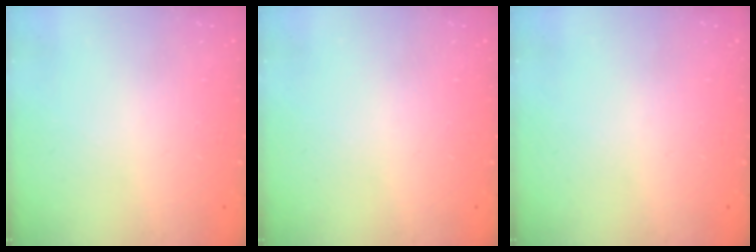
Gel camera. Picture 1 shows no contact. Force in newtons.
{"total": 0.0}
{"total": 0.0}